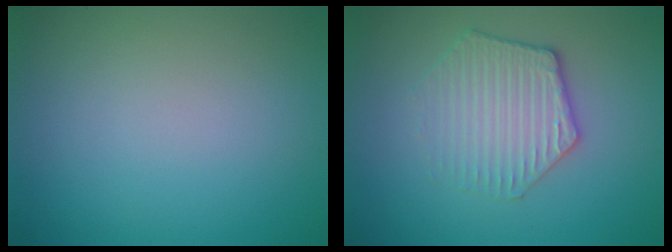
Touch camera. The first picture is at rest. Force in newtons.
{"total": 3.3, "press": 3.1, "slide": 1.3}